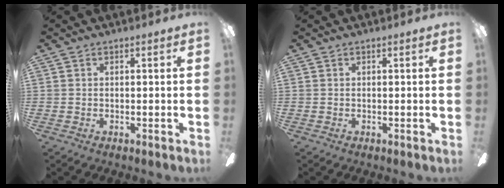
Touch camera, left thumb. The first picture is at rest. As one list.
[{"total": 0.0}]